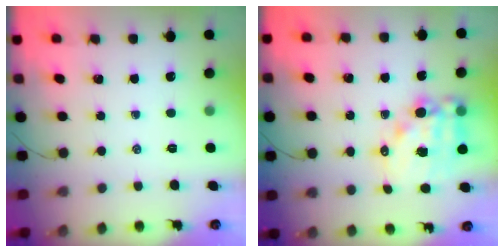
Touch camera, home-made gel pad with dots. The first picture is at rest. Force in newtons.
{"total": 14.2, "press": 13.8, "slide": 3.4}